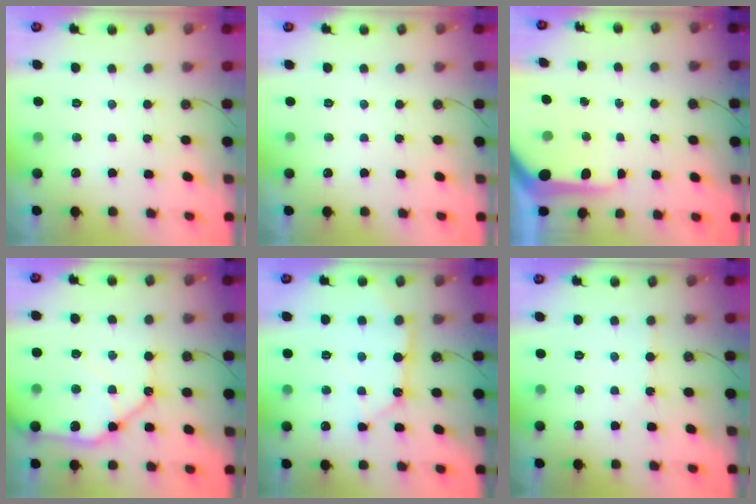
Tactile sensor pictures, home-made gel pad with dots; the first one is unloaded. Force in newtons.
{"total": 0.0}
{"total": 11.7, "press": 11.6, "slide": 0.9}
{"total": 17.9, "press": 17.7, "slide": 2.4}
{"total": 11.6, "press": 11.5, "slide": 1.3}
{"total": 1.0, "press": 1.0, "slide": 0.2}